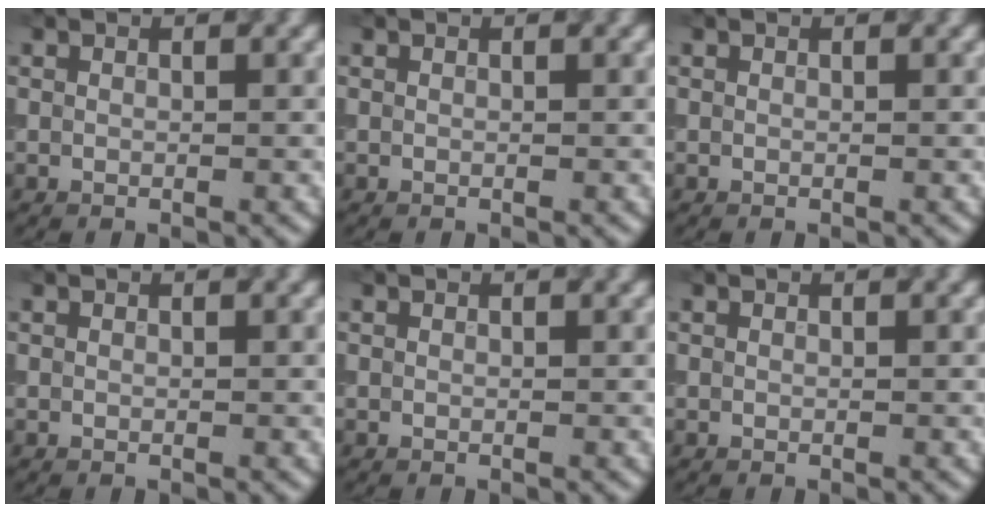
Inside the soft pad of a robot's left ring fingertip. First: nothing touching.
{"total": 0.0}
{"total": 0.0}
{"total": 0.0}
{"total": 0.0}
{"total": 0.0}